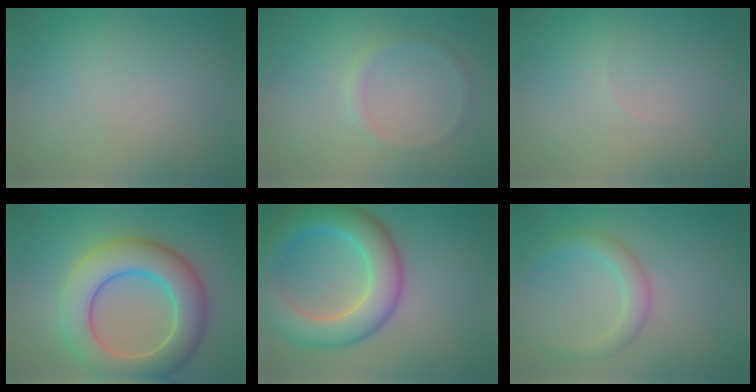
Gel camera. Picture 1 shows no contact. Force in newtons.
{"total": 1.2, "press": 1.2, "slide": 0.0}
{"total": 0.0}
{"total": 9.1, "press": 9.1, "slide": 0.5}
{"total": 8.1, "press": 8.1, "slide": 0.3}
{"total": 2.4, "press": 2.4, "slide": 0.1}